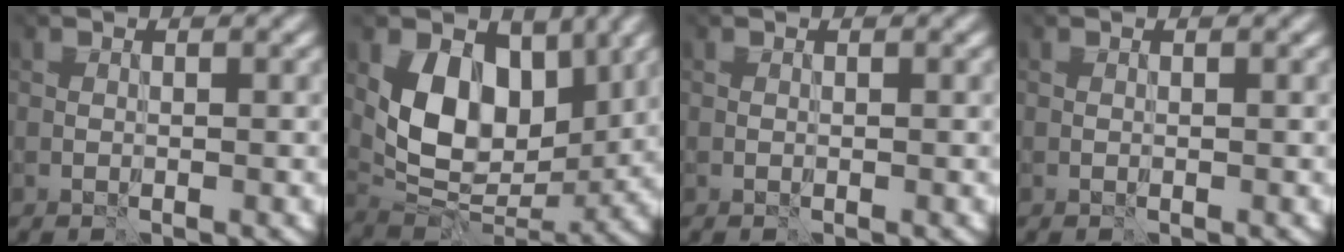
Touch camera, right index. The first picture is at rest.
{"total": 8.8, "force": [2.0, 6.2, 5.9], "torque": [-0.101, -0.017, 0.056]}
{"total": 0.0}
{"total": 0.0}